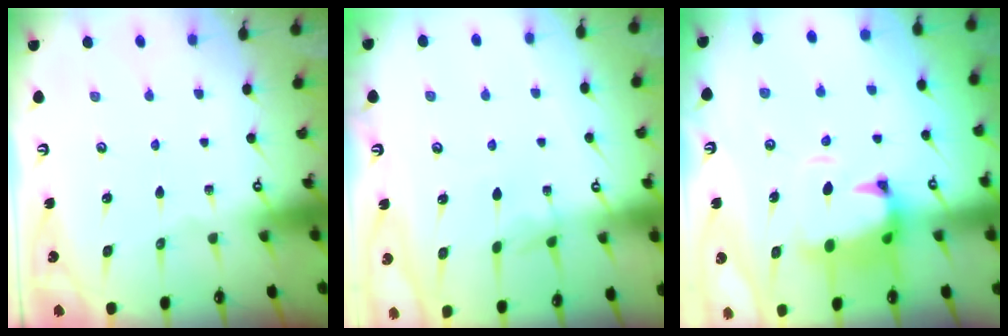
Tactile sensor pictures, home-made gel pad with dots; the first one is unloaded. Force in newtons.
{"total": 1.1, "press": 0.9, "slide": 0.5}
{"total": 3.1, "press": 2.8, "slide": 1.3}